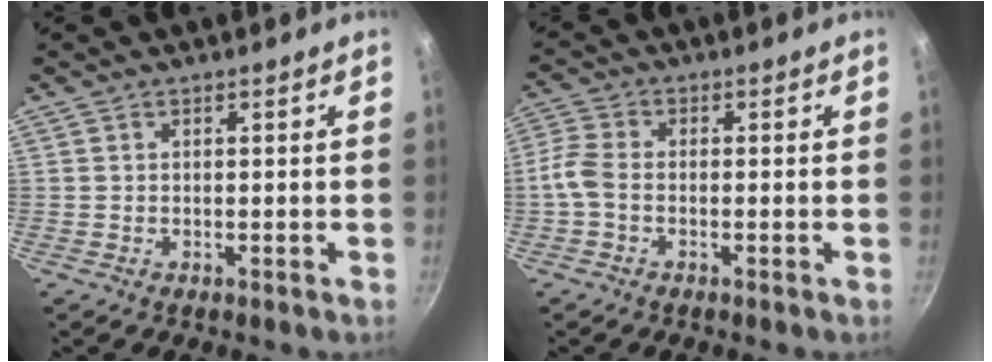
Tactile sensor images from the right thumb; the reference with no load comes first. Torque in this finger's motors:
{"motor_torque": [-0.11, 0.22, -0.08, -0.11, 0.10]}